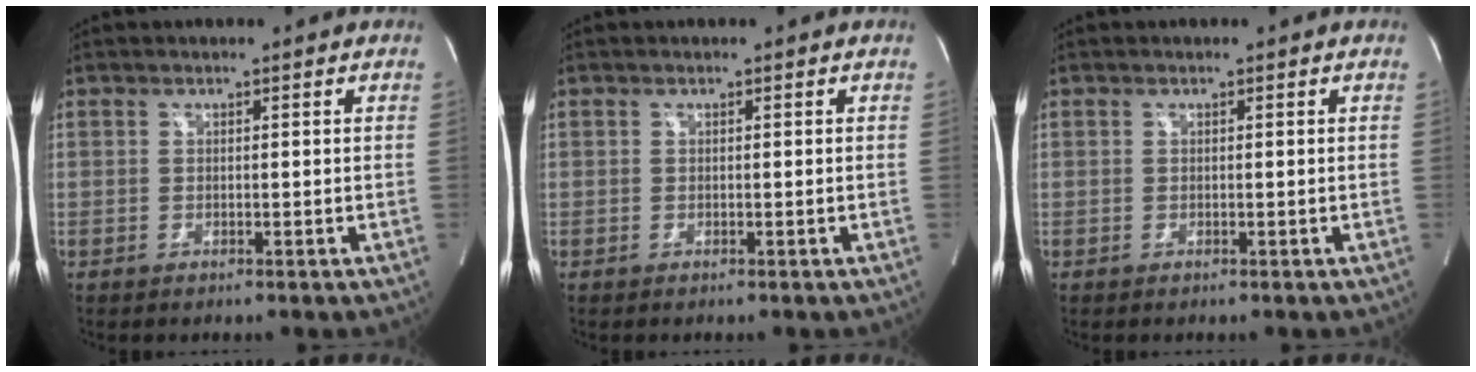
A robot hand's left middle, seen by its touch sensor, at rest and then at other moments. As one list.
[{"total": 0.0}, {"total": 0.0}]